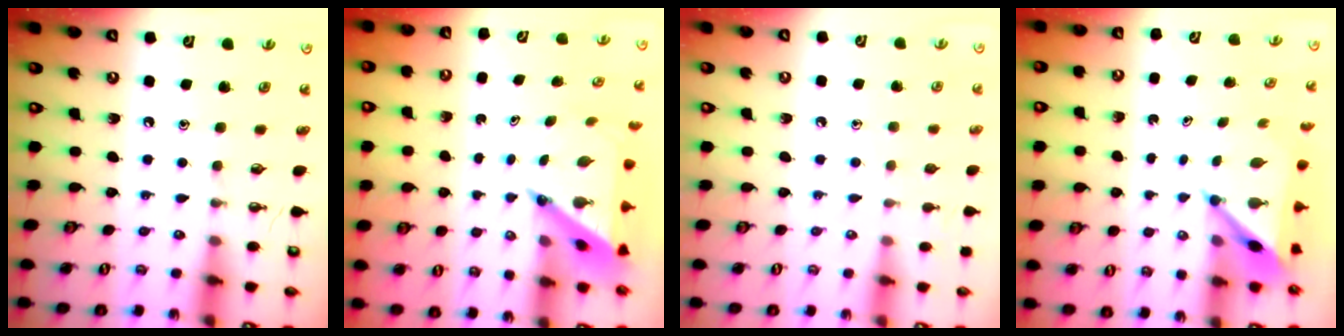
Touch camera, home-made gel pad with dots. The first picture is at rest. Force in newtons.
{"total": 6.2, "press": 6.2, "slide": 0.7}
{"total": 3.8, "press": 3.8, "slide": 0.3}
{"total": 4.9, "press": 4.9, "slide": 0.2}